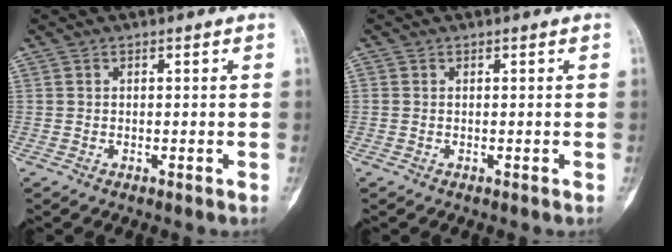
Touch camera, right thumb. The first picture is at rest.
{"total": 0.0}